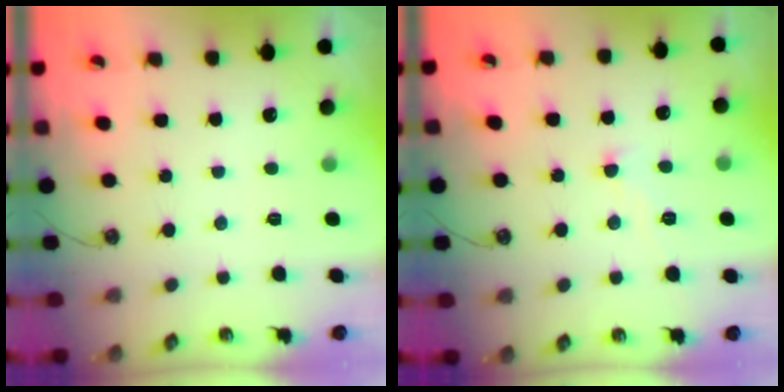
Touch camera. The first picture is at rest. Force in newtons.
{"total": 1.2, "press": 1.1, "slide": 0.5}